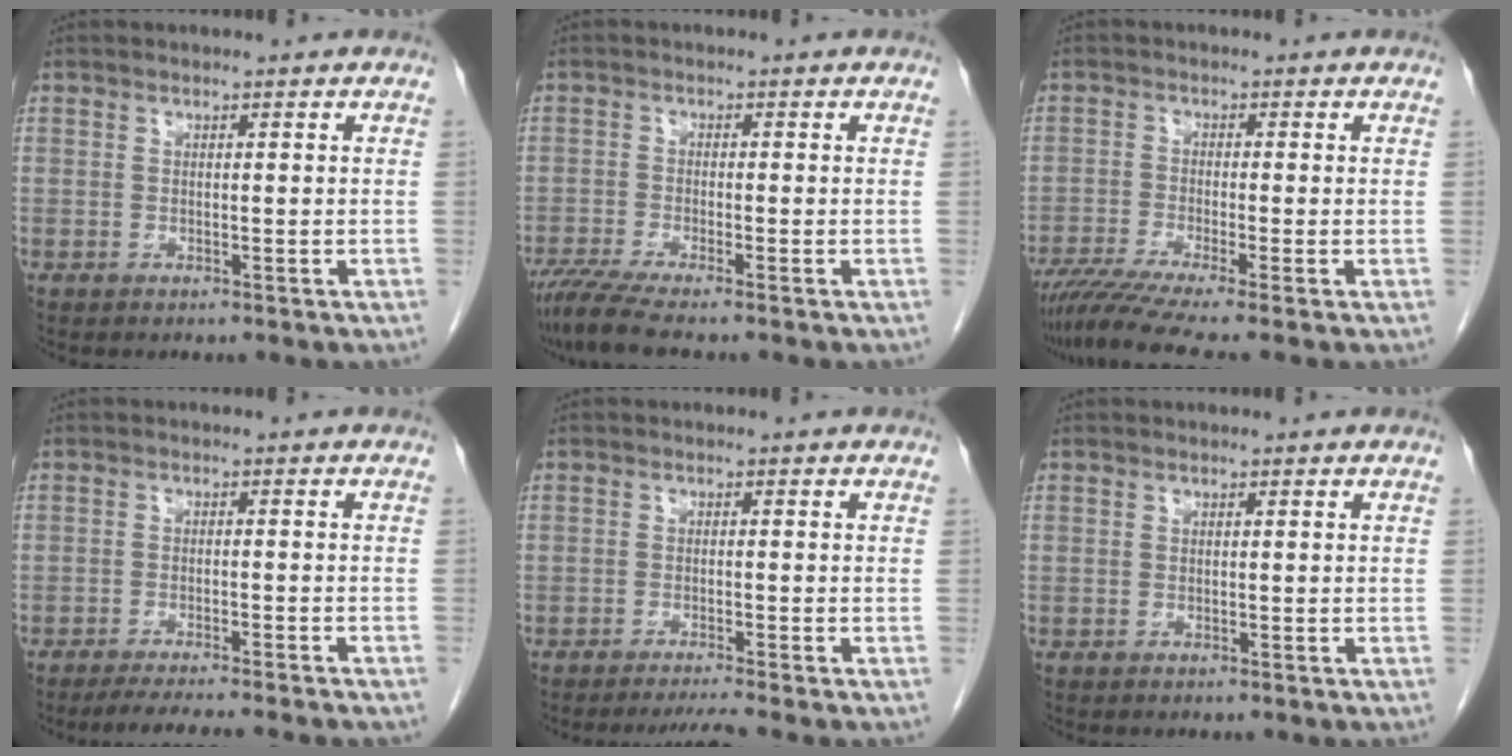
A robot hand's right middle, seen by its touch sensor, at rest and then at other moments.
{"total": 5.3, "force": [-4.2, -0.7, 3.1], "torque": [-0.060, -0.021, -0.080]}
{"total": 7.5, "force": [-5.9, -1.3, 4.6], "torque": [-0.078, -0.022, -0.098]}
{"total": 11.9, "force": [-10.5, 0.8, 5.5], "torque": [-0.070, -0.018, -0.137]}
{"total": 3.1, "force": [-2.6, -1.4, 0.9], "torque": [-0.022, -0.015, -0.045]}
{"total": 0.0}